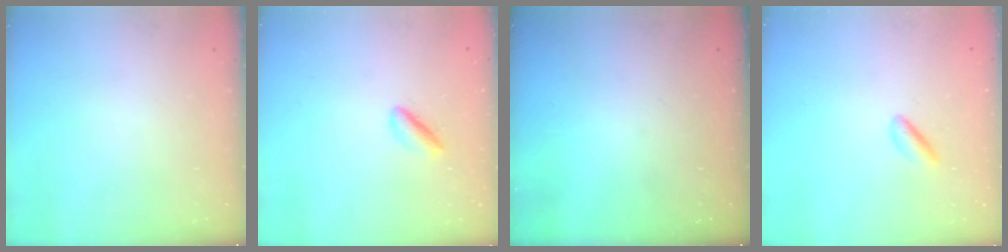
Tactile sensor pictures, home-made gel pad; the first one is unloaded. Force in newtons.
{"total": 2.0, "press": 1.9, "slide": 0.6}
{"total": 0.0}
{"total": 2.0, "press": 1.7, "slide": 1.0}